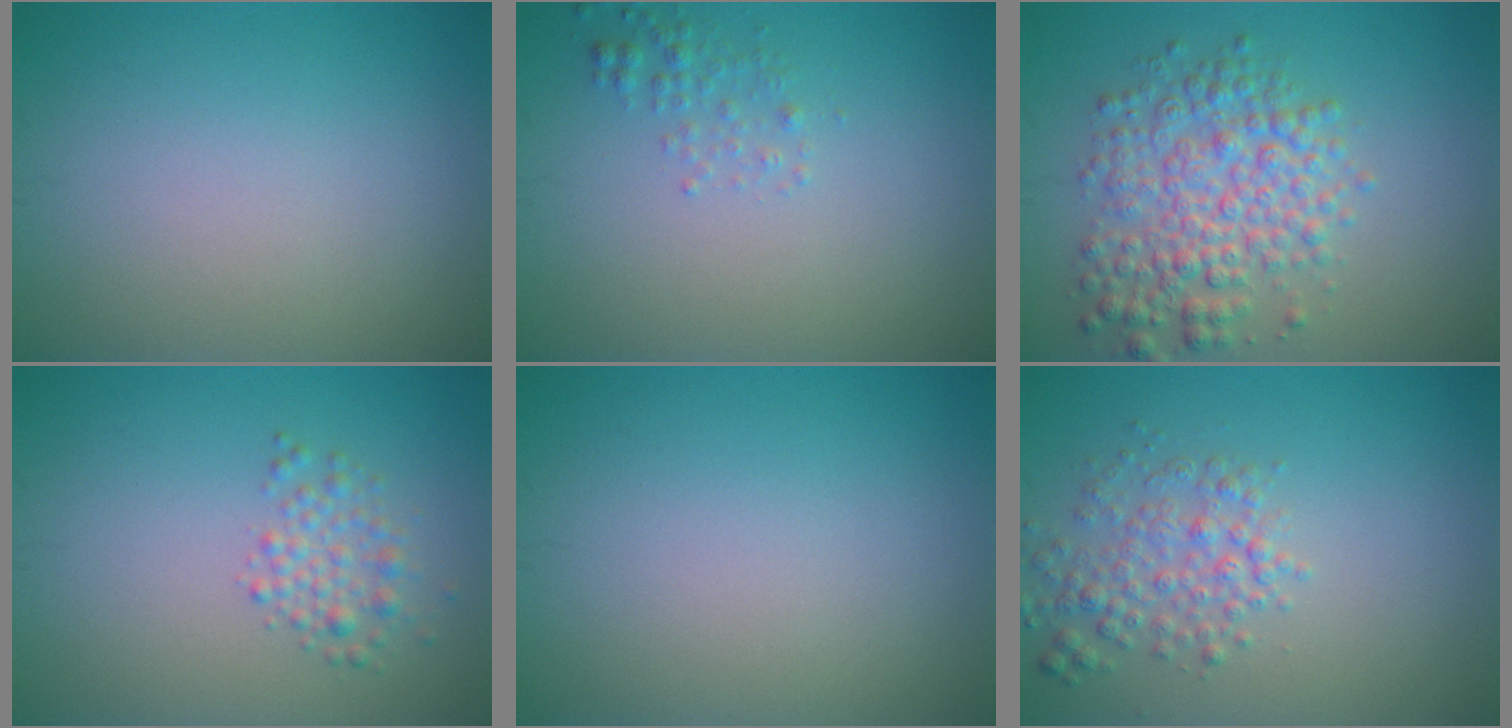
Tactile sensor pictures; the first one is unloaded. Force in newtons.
{"total": 1.3, "press": 1.3, "slide": 0.1}
{"total": 5.7, "press": 5.7, "slide": 0.1}
{"total": 2.2, "press": 2.2, "slide": 0.1}
{"total": 0.0}
{"total": 3.1, "press": 3.1, "slide": 0.2}